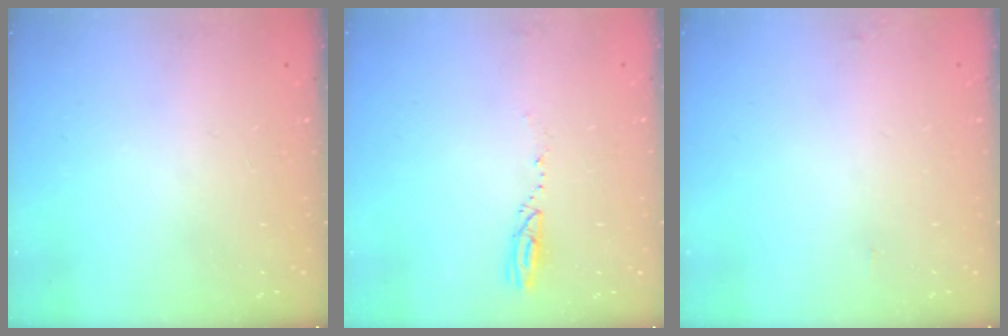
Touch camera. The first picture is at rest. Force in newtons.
{"total": 2.9, "press": 2.9, "slide": 0.4}
{"total": 4.1, "press": 3.8, "slide": 1.7}